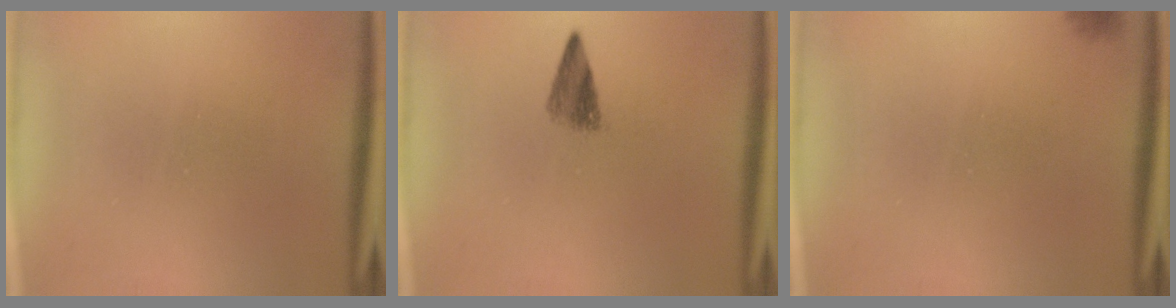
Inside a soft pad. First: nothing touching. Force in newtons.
{"total": 2.7}
{"total": 1.6}